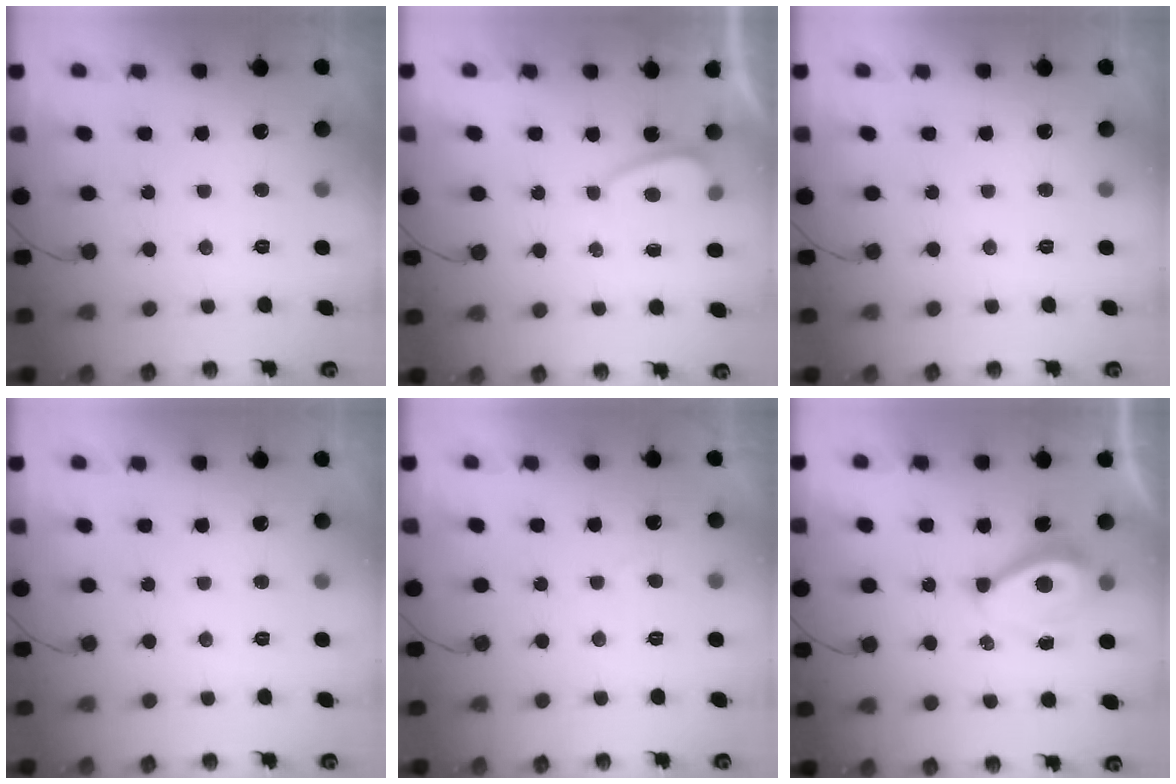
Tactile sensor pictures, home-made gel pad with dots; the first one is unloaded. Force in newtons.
{"total": 1.8, "press": 1.7, "slide": 0.6}
{"total": 0.0}
{"total": 0.0}
{"total": 0.8, "press": 0.7, "slide": 0.3}
{"total": 6.5, "press": 6.5, "slide": 0.8}